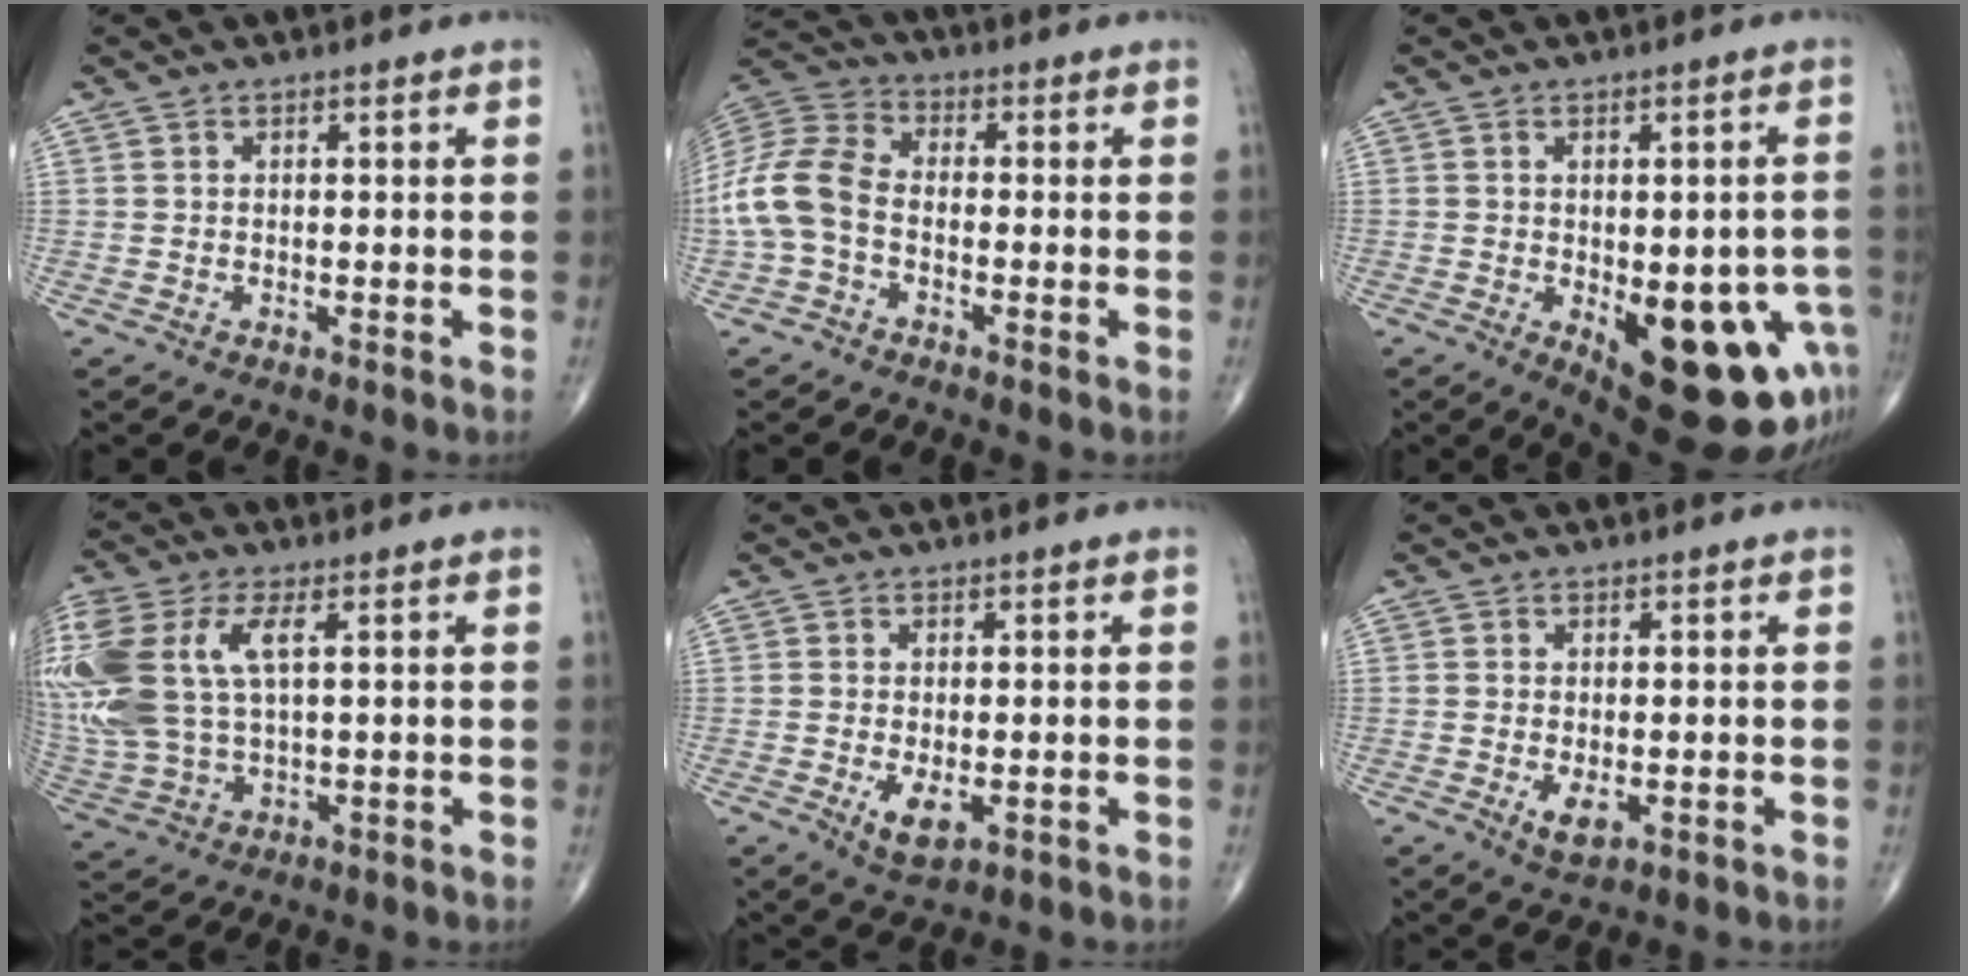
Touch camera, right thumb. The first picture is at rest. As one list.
[{"total": 10.8, "force": [-2.3, 7.0, 7.9], "torque": [-0.169, 0.031, -0.059]}, {"total": 20.4, "force": [-7.2, 8.9, 16.9], "torque": [-0.143, 0.003, -0.072]}, {"total": 20.3, "force": [4.7, 10.7, 16.6], "torque": [-0.427, 0.010, 0.094]}, {"total": 4.4, "force": [-1.1, 2.1, 3.7], "torque": [-0.062, -0.010, -0.013]}, {"total": 3.2, "force": [-0.8, 1.6, 2.7], "torque": [-0.044, -0.008, -0.009]}]